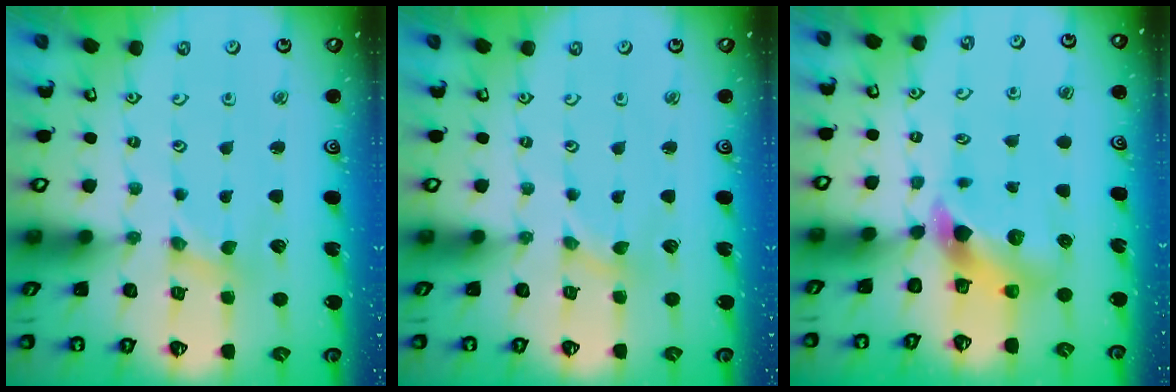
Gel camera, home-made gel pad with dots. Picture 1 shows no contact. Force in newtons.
{"total": 0.0}
{"total": 7.5, "press": 7.5, "slide": 0.7}